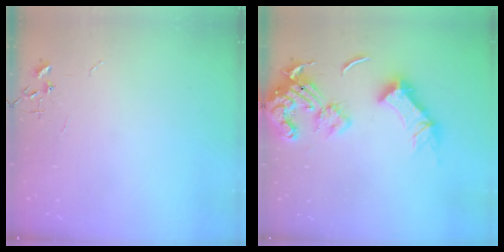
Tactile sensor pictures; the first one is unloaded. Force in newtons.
{"total": 18.2, "press": 18.1, "slide": 2.1}